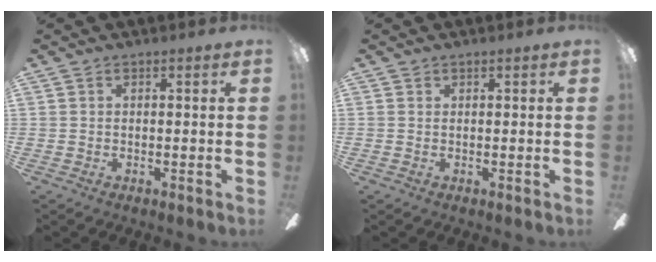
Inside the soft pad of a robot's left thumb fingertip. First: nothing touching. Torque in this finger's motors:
{"motor_torque": [0.00, 0.02, -0.14, -0.13, 0.00]}